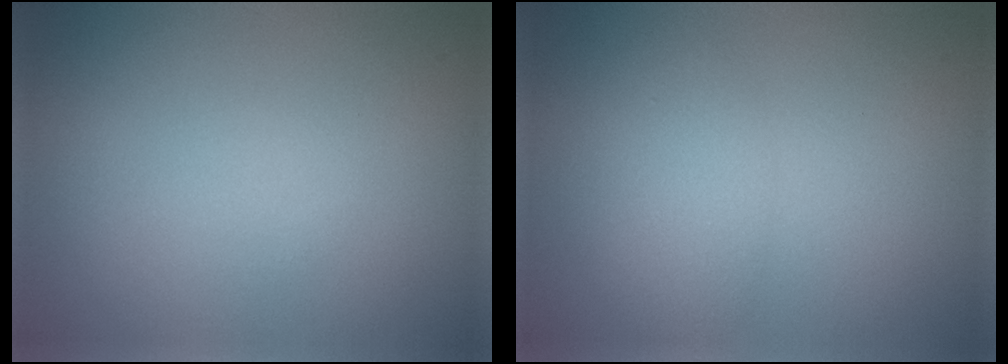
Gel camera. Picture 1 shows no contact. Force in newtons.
{"total": 2.3, "press": 2.3, "slide": 0.1}